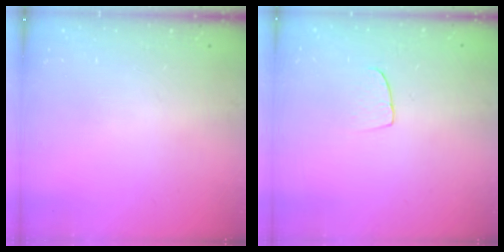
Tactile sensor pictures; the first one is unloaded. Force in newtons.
{"total": 5.9, "press": 5.9, "slide": 0.4}